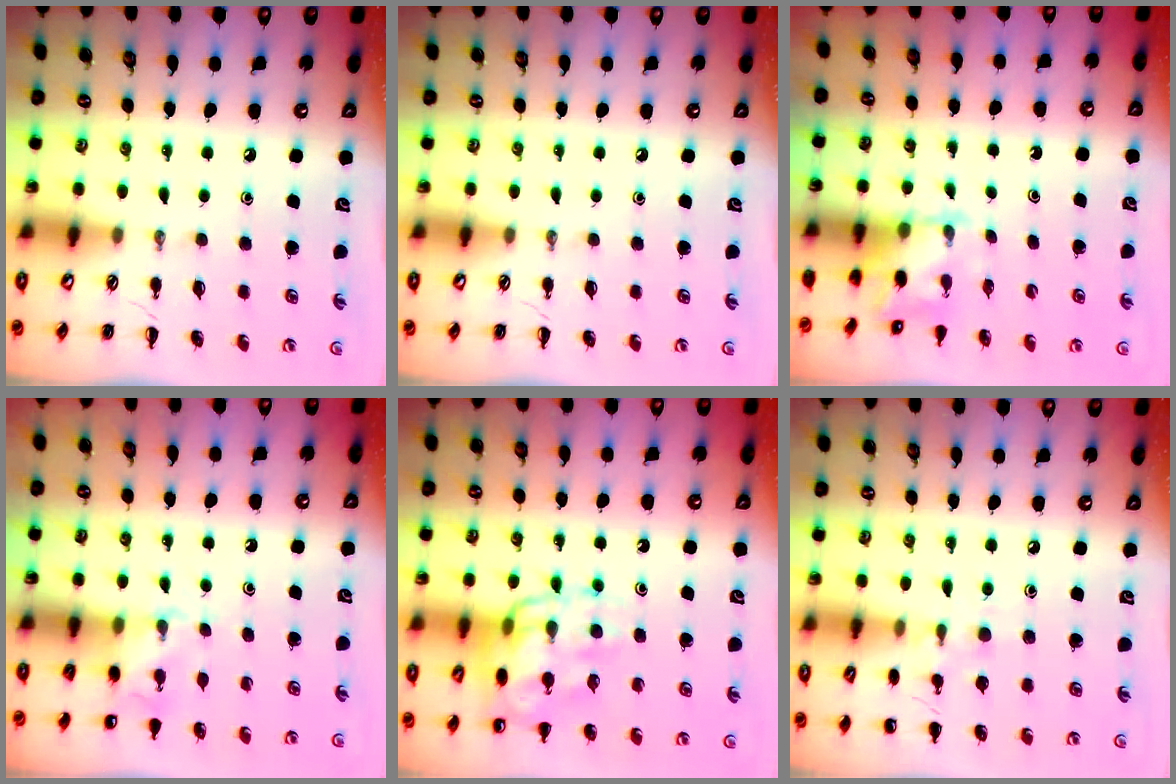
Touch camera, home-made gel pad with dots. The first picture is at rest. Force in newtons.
{"total": 0.0}
{"total": 2.1, "press": 2.0, "slide": 0.7}
{"total": 5.3, "press": 5.1, "slide": 1.3}
{"total": 13.5, "press": 13.4, "slide": 1.4}
{"total": 6.8, "press": 6.5, "slide": 2.1}